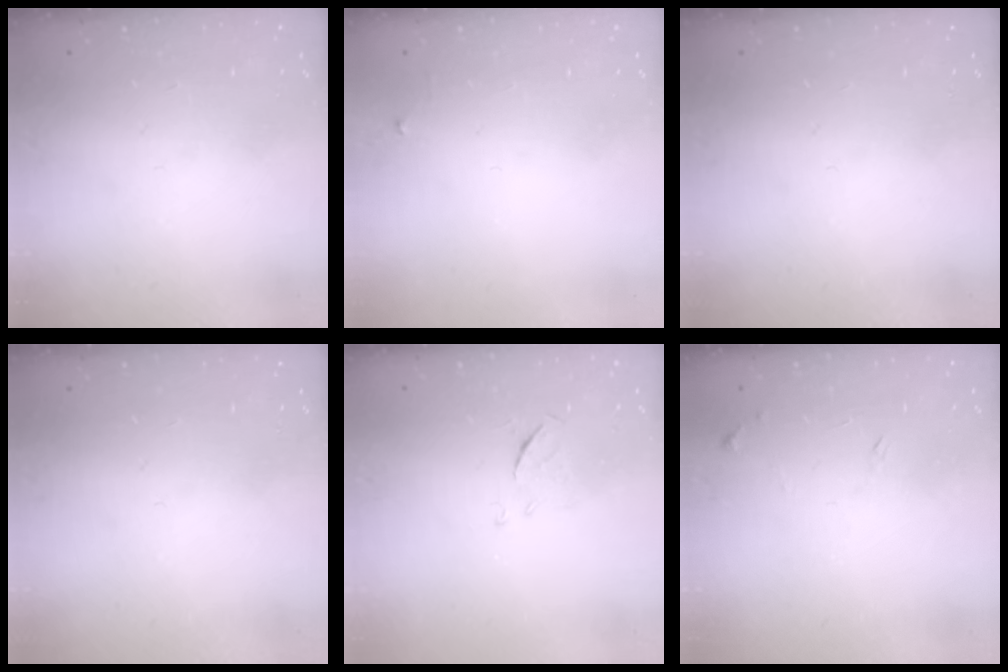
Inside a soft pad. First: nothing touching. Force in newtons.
{"total": 2.5, "press": 2.5, "slide": 0.4}
{"total": 0.0}
{"total": 0.0}
{"total": 5.9, "press": 5.9, "slide": 0.5}
{"total": 5.5, "press": 5.4, "slide": 0.4}